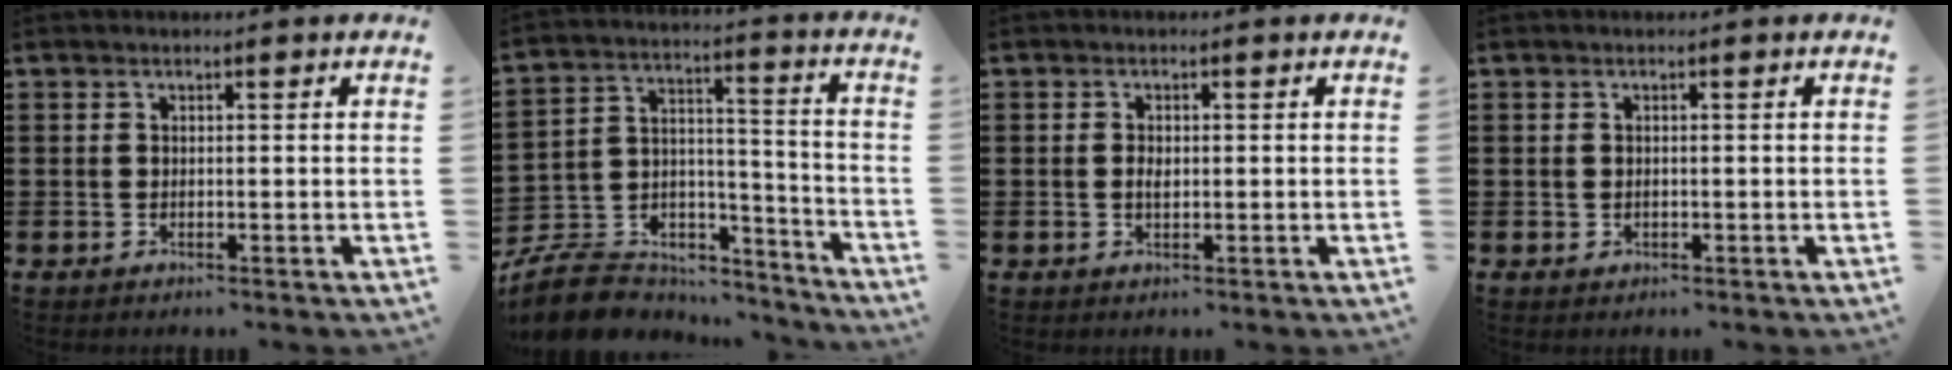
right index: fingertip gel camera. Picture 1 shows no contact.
{"total": 8.5, "force": [-7.0, 4.4, 2.1], "torque": [-0.053, 0.017, -0.134]}
{"total": 1.6, "force": [0.0, 0.8, 1.4], "torque": [-0.027, 0.004, -0.002]}
{"total": 0.6, "force": [0.2, 0.5, 0.2], "torque": [-0.005, 0.004, 0.003]}